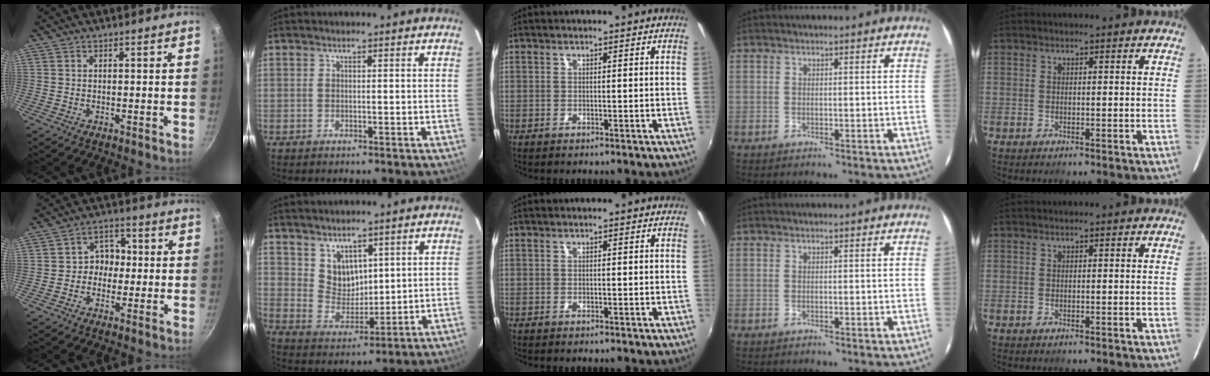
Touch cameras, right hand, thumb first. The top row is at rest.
{"thumb": {"total": 5.7, "force": [-0.5, 4.9, 2.8], "torque": [0.003, 0.019, -0.020]}, "index": {"total": 6.7, "force": [4.3, 4.5, 2.4], "torque": [-0.035, 0.002, 0.094]}}